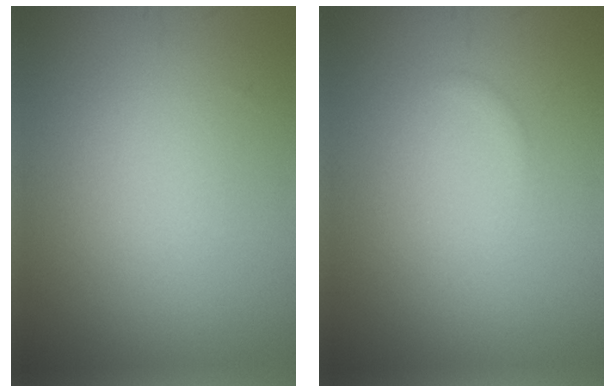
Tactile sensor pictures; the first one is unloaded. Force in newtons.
{"total": 0.5, "press": 0.5, "slide": 0.1}